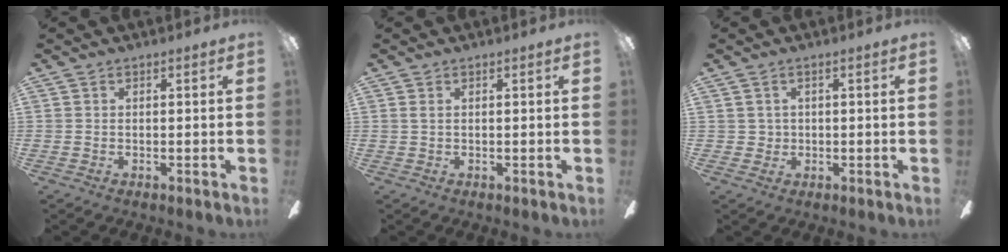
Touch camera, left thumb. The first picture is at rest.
{"total": 0.8, "force": [0.4, 0.3, 0.6], "torque": [-0.014, 0.002, 0.006]}
{"total": 1.7, "force": [0.5, 1.6, 0.1], "torque": [-0.007, 0.004, 0.008]}